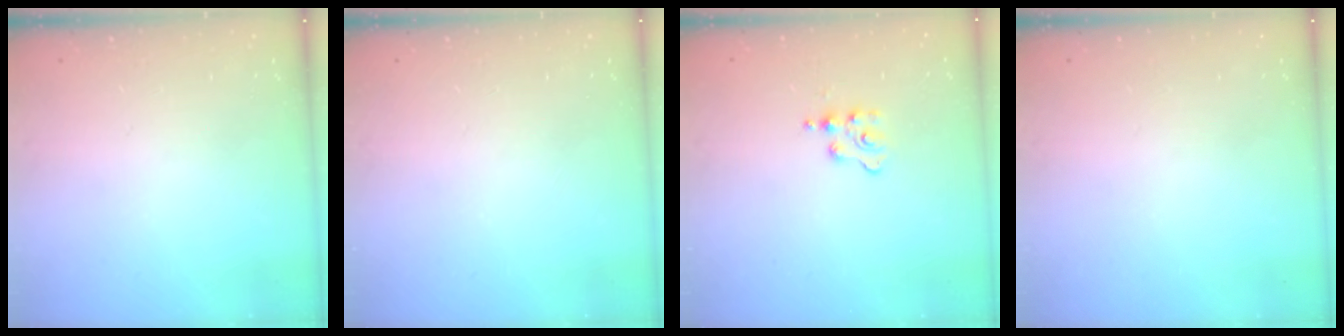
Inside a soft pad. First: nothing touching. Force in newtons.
{"total": 0.0}
{"total": 3.7, "press": 3.7, "slide": 0.5}
{"total": 0.0}